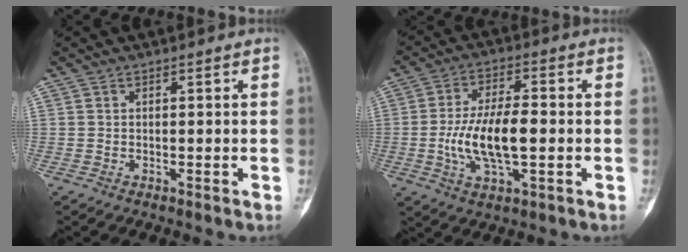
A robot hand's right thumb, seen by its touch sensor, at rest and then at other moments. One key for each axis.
{"total": 12.0, "fx": -1.5, "fy": 4.8, "fz": 10.9, "tx": -0.212, "ty": 0.007, "tz": -0.027}